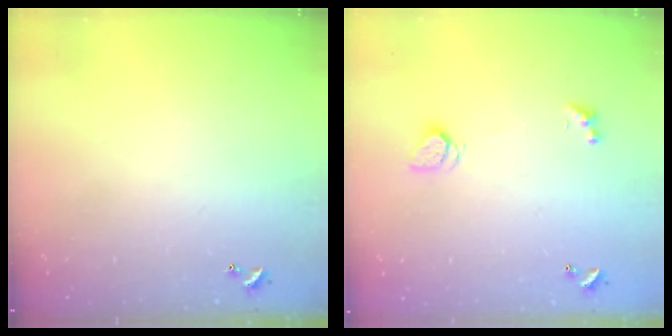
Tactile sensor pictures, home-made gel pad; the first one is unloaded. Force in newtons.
{"total": 2.0, "press": 2.0, "slide": 0.3}